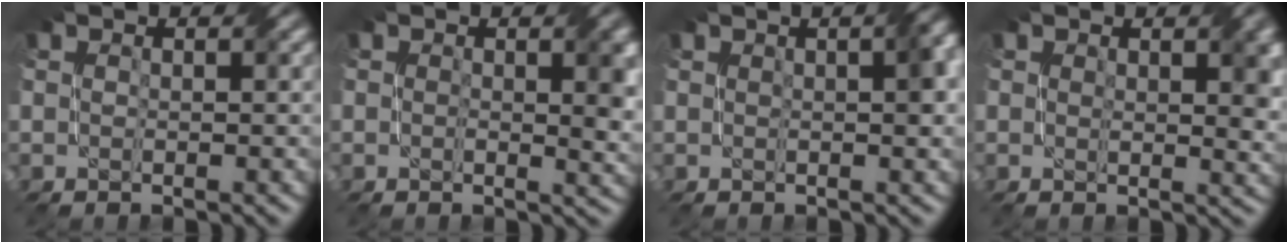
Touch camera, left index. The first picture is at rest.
{"total": 3.4, "force": [0.5, 1.3, 3.1], "torque": [-0.039, -0.001, 0.007]}
{"total": 3.1, "force": [0.7, 0.8, 2.9], "torque": [-0.037, 0.013, 0.010]}
{"total": 3.5, "force": [0.9, 1.7, 2.9], "torque": [-0.033, -0.002, 0.016]}